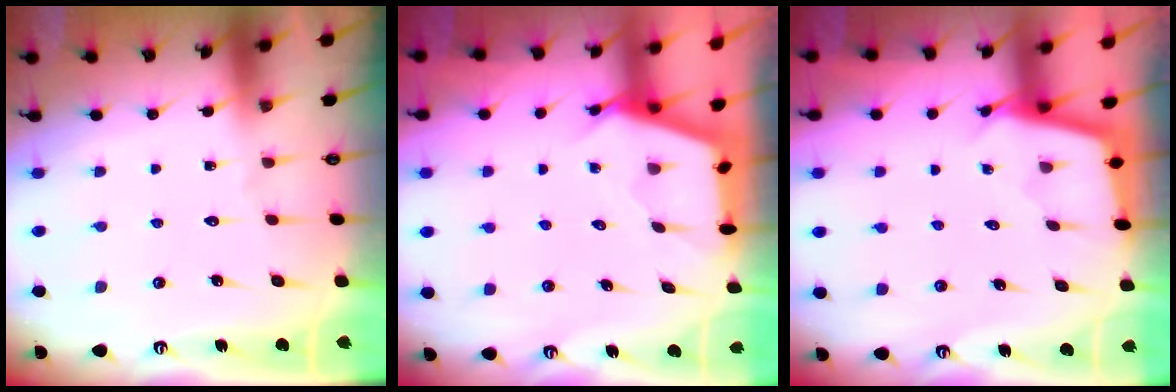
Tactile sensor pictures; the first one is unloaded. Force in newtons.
{"total": 2.6, "press": 2.6, "slide": 0.3}
{"total": 2.3, "press": 2.3, "slide": 0.1}